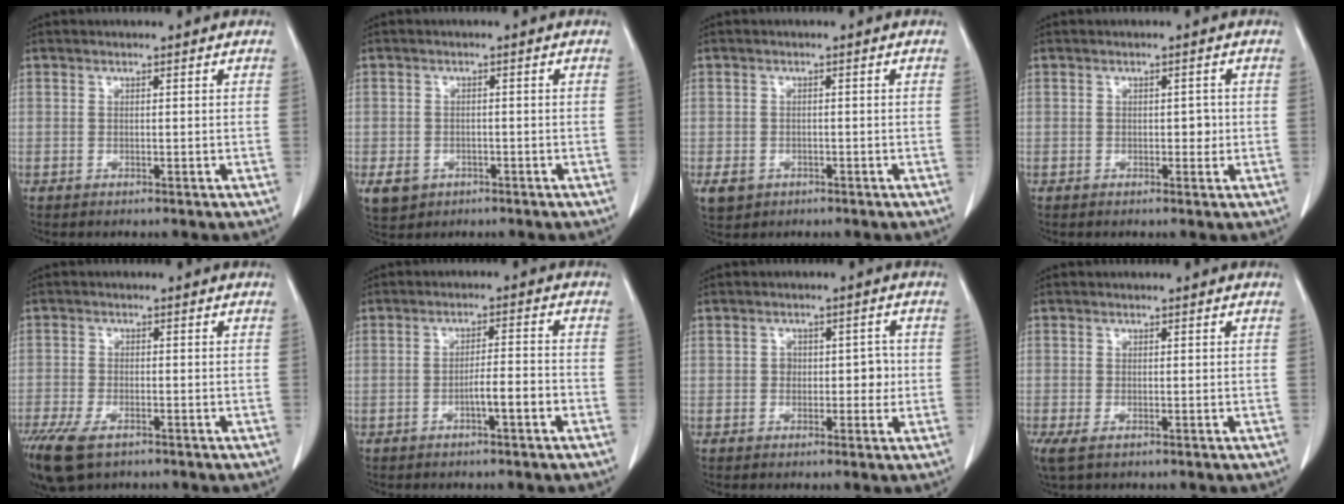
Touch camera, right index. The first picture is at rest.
{"total": 5.2, "force": [-2.6, 4.3, 1.5], "torque": [-0.029, 0.002, -0.031]}
{"total": 3.4, "force": [-1.7, 2.7, 1.1], "torque": [-0.021, 0.000, -0.020]}
{"total": 1.6, "force": [-0.1, 1.0, 1.2], "torque": [-0.011, 0.004, -0.002]}
{"total": 9.9, "force": [-6.6, 4.3, 6.0], "torque": [-0.125, -0.017, -0.108]}
{"total": 4.2, "force": [-2.0, 0.3, 3.7], "torque": [-0.055, 0.008, -0.031]}
{"total": 3.6, "force": [-0.3, 2.5, 2.6], "torque": [-0.024, 0.013, -0.004]}
{"total": 3.0, "force": [-1.8, 1.1, 2.2], "torque": [-0.050, -0.009, -0.026]}